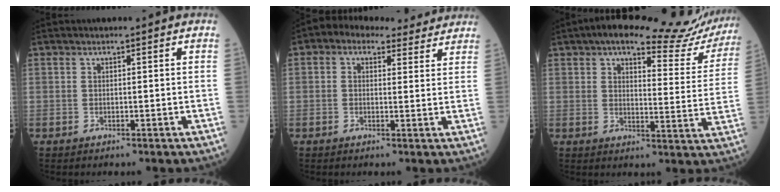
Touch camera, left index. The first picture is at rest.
{"total": 7.6, "force": [5.8, 4.1, 2.8], "torque": [-0.039, 0.034, 0.072]}
{"total": 18.0, "force": [16.3, 4.0, 6.6], "torque": [-0.067, -0.023, 0.181]}